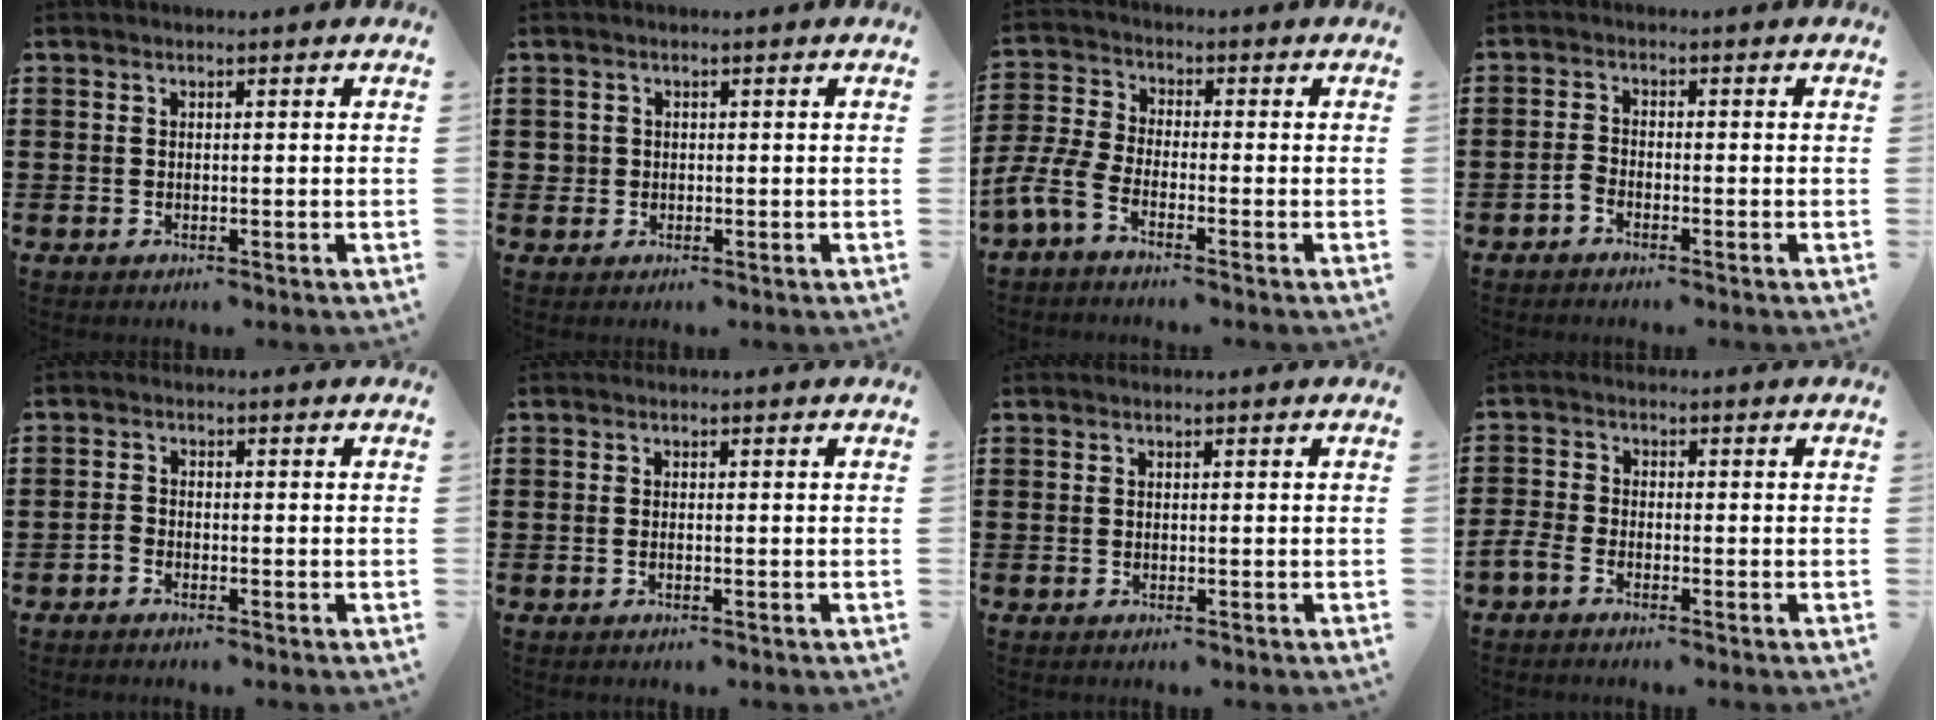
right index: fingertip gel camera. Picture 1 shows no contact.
{"total": 1.3, "force": [0.0, 1.3, 0.2], "torque": [-0.007, 0.008, -0.003]}
{"total": 4.6, "force": [-3.5, 1.3, 2.8], "torque": [-0.099, -0.018, -0.078]}
{"total": 1.6, "force": [-1.5, 0.3, 0.5], "torque": [-0.013, 0.003, -0.030]}
{"total": 1.3, "force": [-1.2, 0.5, 0.3], "torque": [-0.009, 0.003, -0.024]}
{"total": 0.5, "force": [-0.3, 0.1, 0.4], "torque": [-0.009, -0.004, -0.004]}
{"total": 0.0}
{"total": 2.1, "force": [-1.8, 0.7, 0.8], "torque": [-0.023, 0.003, -0.038]}